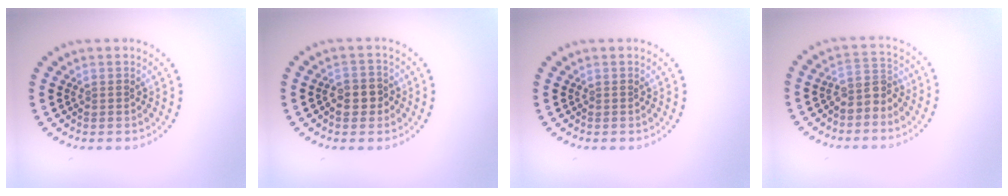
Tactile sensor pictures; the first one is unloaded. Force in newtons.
{"total": 2.0, "press": 1.9, "slide": 0.4}
{"total": 0.0}
{"total": 2.5, "press": 1.9, "slide": 1.5}